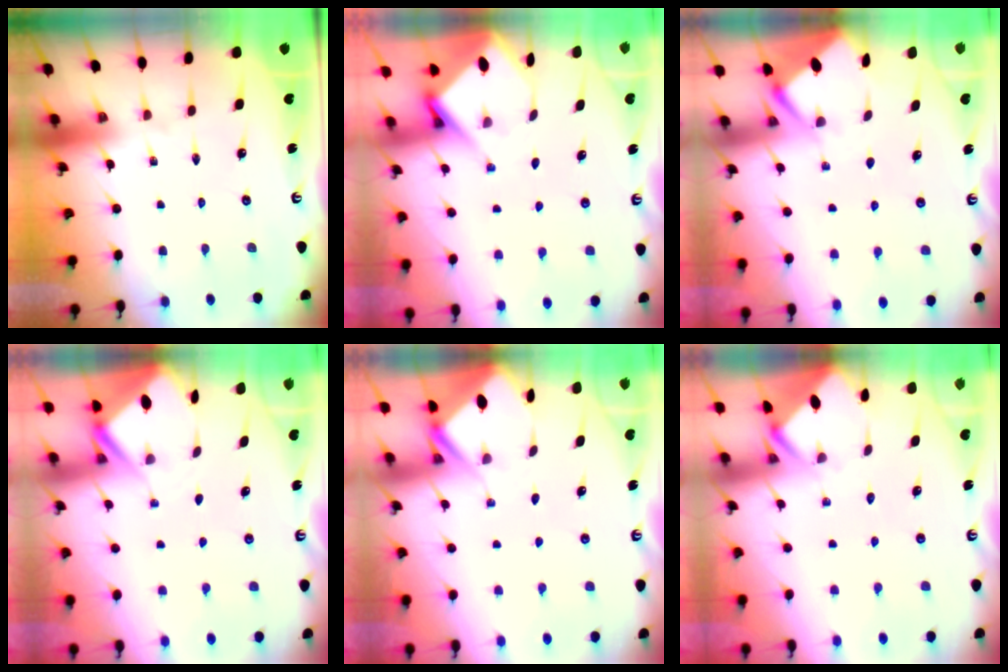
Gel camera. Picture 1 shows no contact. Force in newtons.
{"total": 5.9, "press": 5.9, "slide": 0.5}
{"total": 2.8, "press": 2.7, "slide": 0.4}
{"total": 3.0, "press": 2.9, "slide": 0.3}
{"total": 2.6, "press": 2.6, "slide": 0.1}
{"total": 3.6, "press": 3.6, "slide": 0.2}